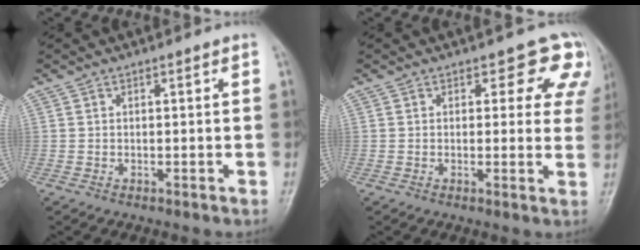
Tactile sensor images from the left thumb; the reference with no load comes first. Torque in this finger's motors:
{"motor_torque": [-0.07, 0.38, 0.09, 0.17, 0.05]}